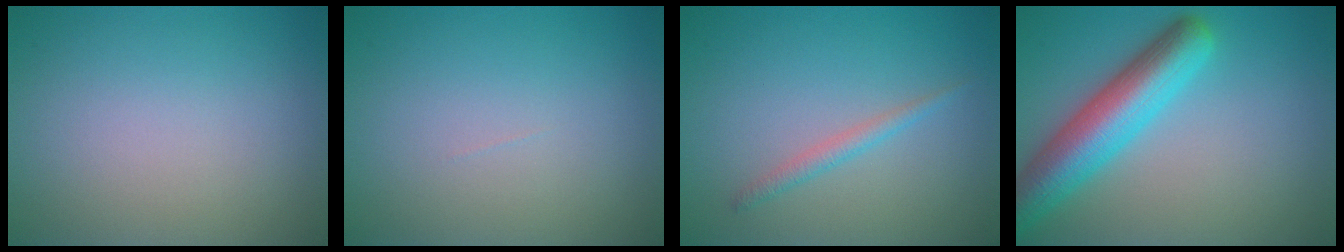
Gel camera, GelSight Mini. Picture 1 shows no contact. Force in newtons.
{"total": 0.0}
{"total": 1.3, "press": 1.3, "slide": 0.1}
{"total": 7.2, "press": 7.2, "slide": 0.4}